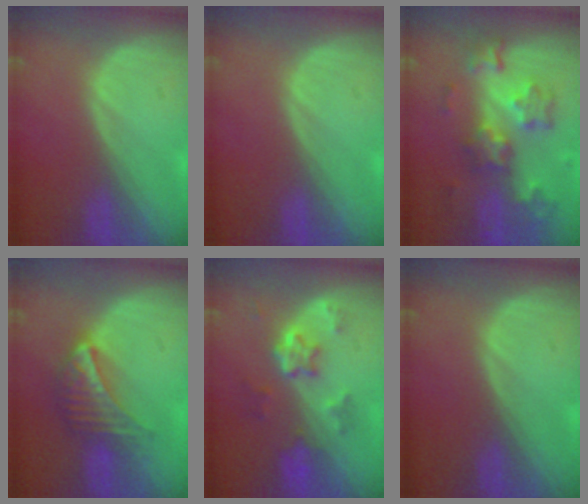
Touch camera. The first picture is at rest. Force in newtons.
{"total": 0.0}
{"total": 8.8, "press": 7.8, "slide": 4.1}
{"total": 7.3, "press": 6.3, "slide": 3.5}
{"total": 6.0, "press": 5.4, "slide": 2.6}
{"total": 0.0}